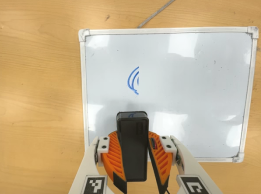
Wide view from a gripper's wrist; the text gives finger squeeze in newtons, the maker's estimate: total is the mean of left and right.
{"total": 13.9, "left": 12.4, "right": 15.5}